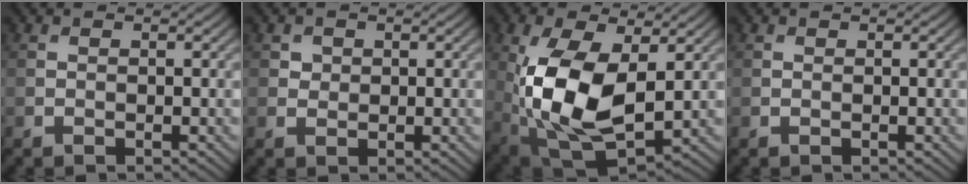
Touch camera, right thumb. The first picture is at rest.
{"total": 1.4, "force": [0.5, 1.2, 0.3], "torque": [-0.005, -0.003, 0.008]}
{"total": 13.4, "force": [0.4, 7.0, 11.4], "torque": [-0.249, -0.004, 0.012]}
{"total": 0.0}